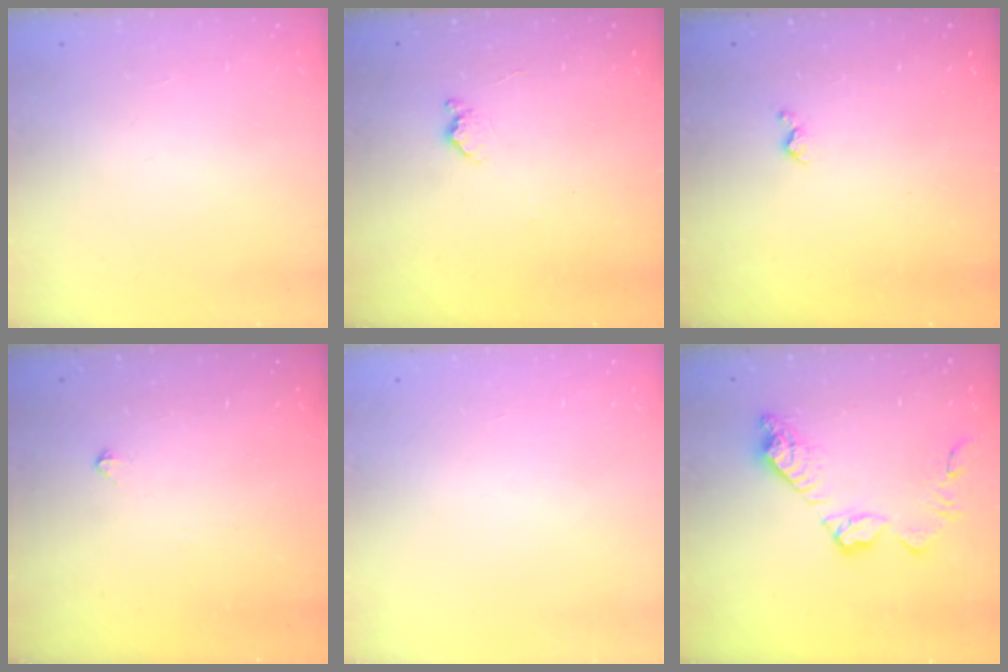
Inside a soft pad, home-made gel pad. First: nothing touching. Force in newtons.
{"total": 6.2, "press": 6.1, "slide": 0.8}
{"total": 3.7, "press": 3.6, "slide": 0.7}
{"total": 2.5, "press": 2.4, "slide": 0.4}
{"total": 0.0}
{"total": 13.8, "press": 13.8, "slide": 0.7}